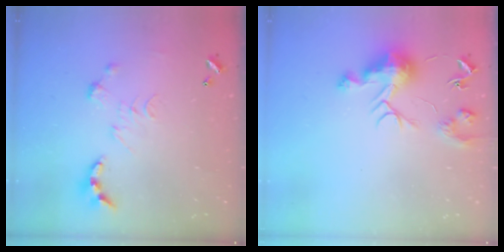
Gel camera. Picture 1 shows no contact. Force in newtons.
{"total": 10.0, "press": 10.0, "slide": 0.6}